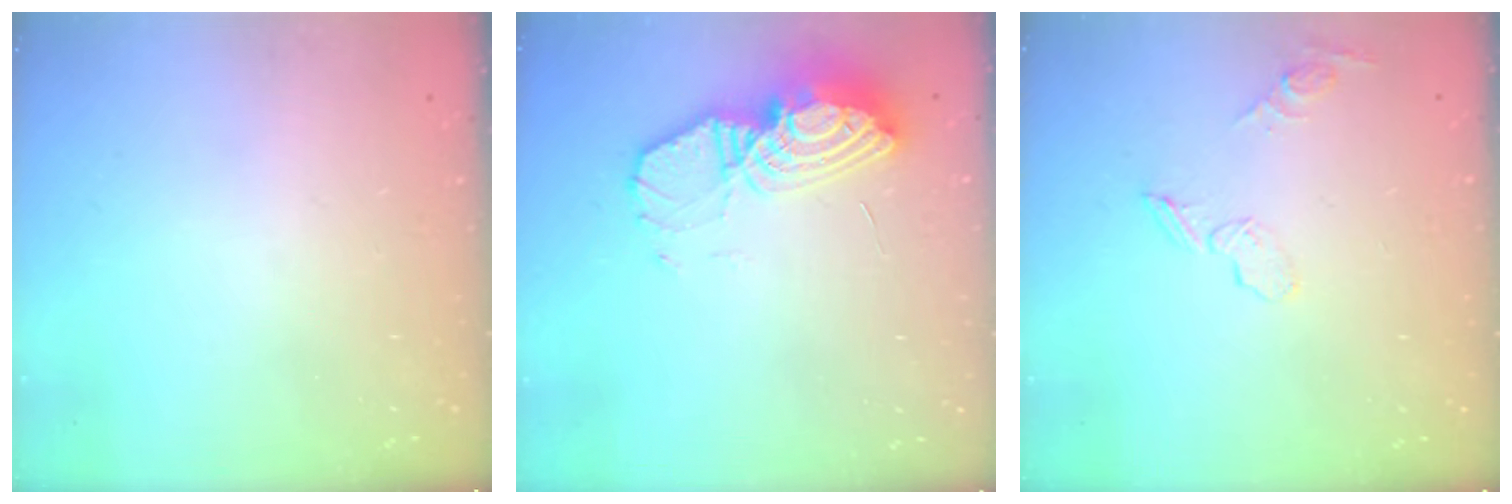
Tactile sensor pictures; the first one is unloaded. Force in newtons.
{"total": 13.9, "press": 13.9, "slide": 1.3}
{"total": 6.9, "press": 6.9, "slide": 0.9}